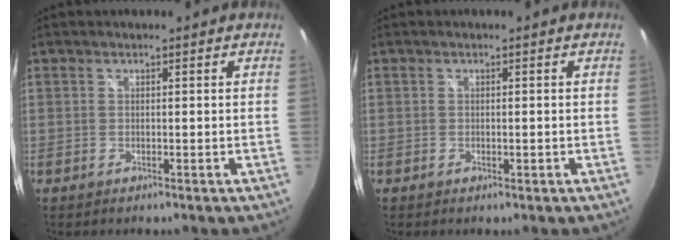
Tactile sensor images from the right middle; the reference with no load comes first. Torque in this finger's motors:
{"motor_torque": [-0.20, -0.01, 0.03, -0.01]}